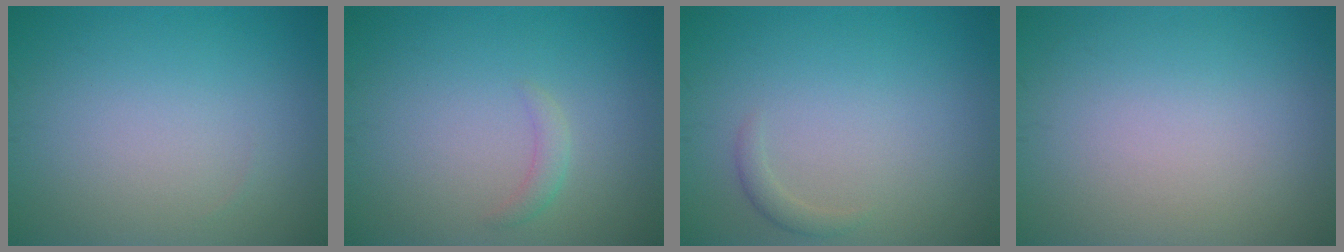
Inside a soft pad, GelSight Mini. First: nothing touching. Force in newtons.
{"total": 1.1, "press": 1.1, "slide": 0.0}
{"total": 1.0, "press": 1.0, "slide": 0.0}
{"total": 0.0}